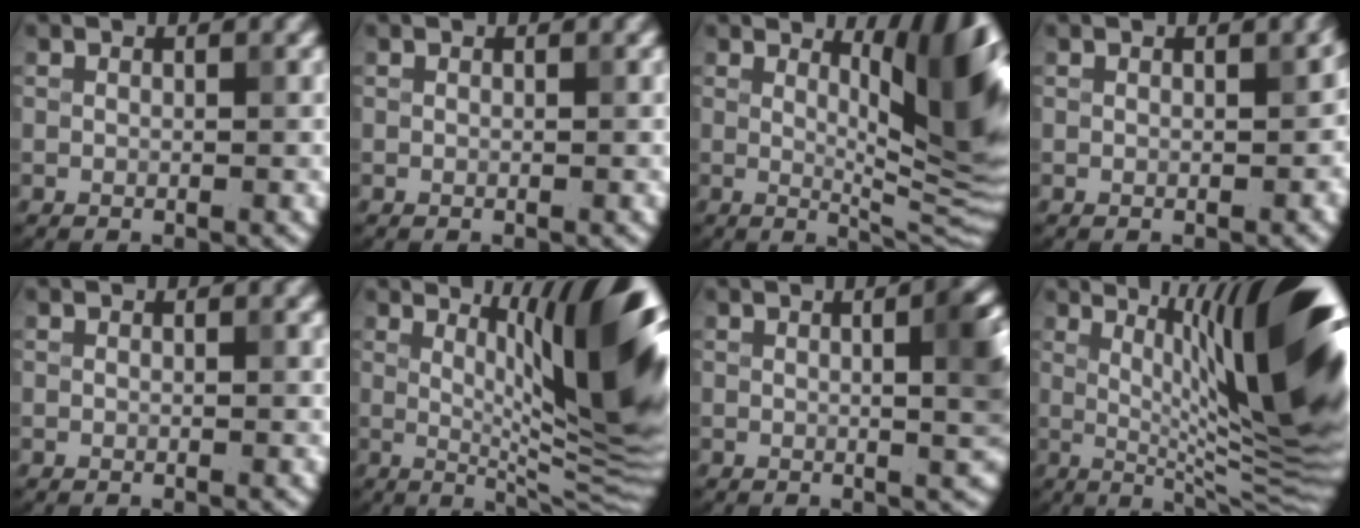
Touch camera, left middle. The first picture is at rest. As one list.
[{"total": 0.0}, {"total": 10.6, "force": [3.5, 2.7, 9.6], "torque": [-0.103, 0.005, 0.056]}, {"total": 1.6, "force": [0.3, 0.8, 1.4], "torque": [-0.012, 0.006, 0.012]}, {"total": 0.6, "force": [0.3, 0.3, 0.4], "torque": [-0.001, 0.003, 0.003]}, {"total": 13.5, "force": [3.0, 3.5, 12.7], "torque": [-0.122, 0.006, 0.047]}, {"total": 5.1, "force": [0.5, 1.7, 4.7], "torque": [-0.030, 0.018, 0.004]}, {"total": 14.9, "force": [2.8, 3.5, 14.2], "torque": [-0.174, 0.009, 0.056]}]